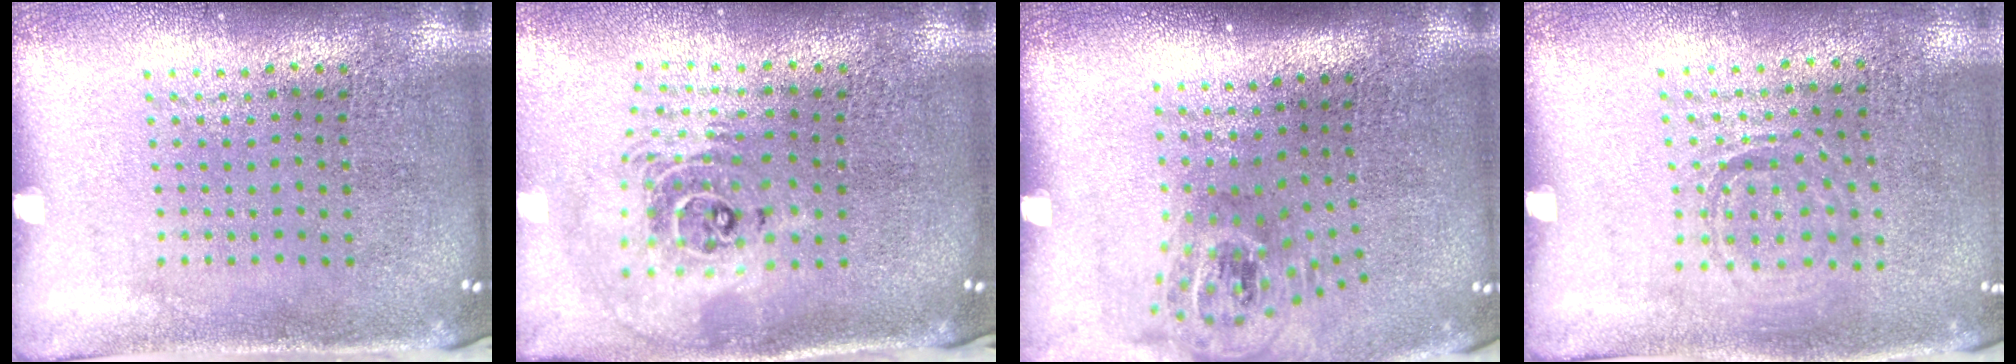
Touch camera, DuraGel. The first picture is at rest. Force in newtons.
{"total": 2.3, "press": 1.7, "slide": 1.5}
{"total": 1.7, "press": 1.2, "slide": 1.2}
{"total": 0.8, "press": 0.8, "slide": 0.1}